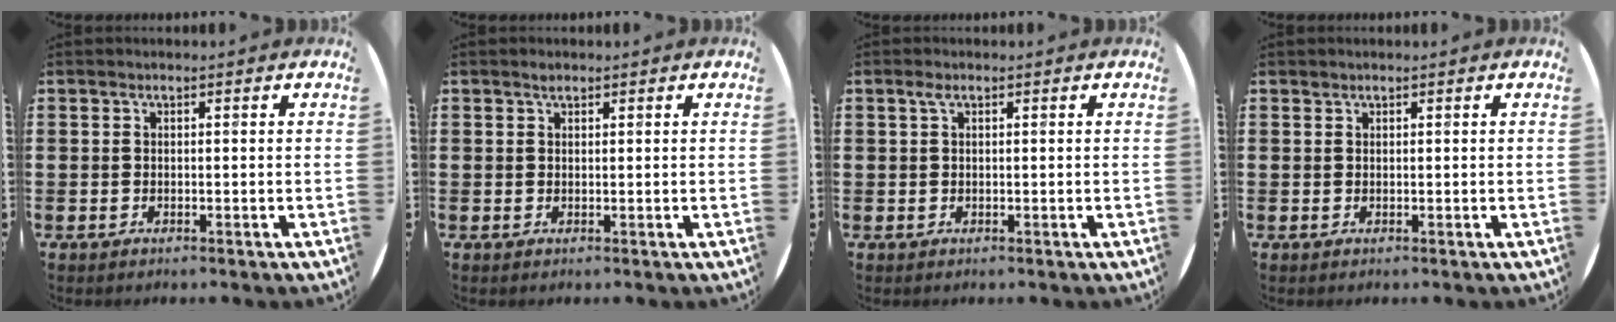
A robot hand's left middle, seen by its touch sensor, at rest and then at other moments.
{"total": 0.7, "force": [0.6, 0.3, 0.2], "torque": [0.002, -0.001, 0.010]}
{"total": 1.0, "force": [0.5, 0.4, 0.8], "torque": [-0.016, 0.005, 0.007]}
{"total": 0.0}